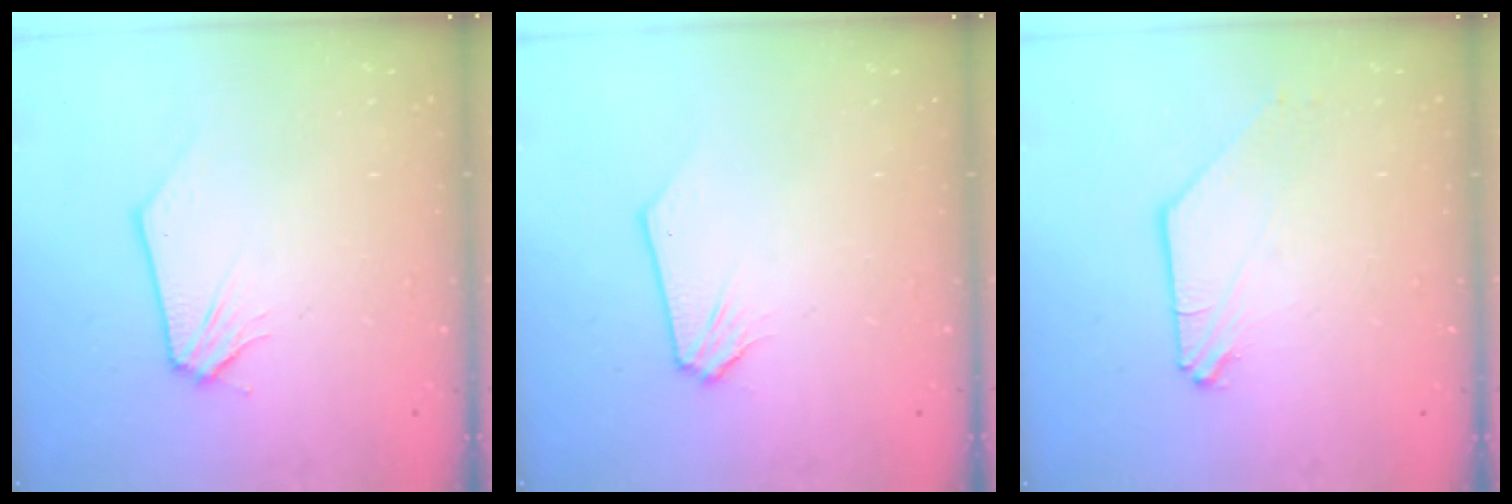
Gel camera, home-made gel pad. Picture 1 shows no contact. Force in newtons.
{"total": 0.0}
{"total": 0.0}